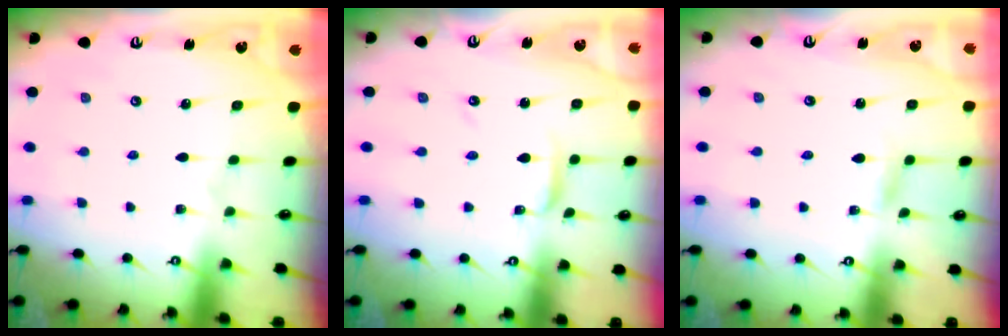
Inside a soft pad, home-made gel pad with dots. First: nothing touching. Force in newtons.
{"total": 3.9, "press": 3.9, "slide": 0.2}
{"total": 3.2, "press": 3.2, "slide": 0.4}